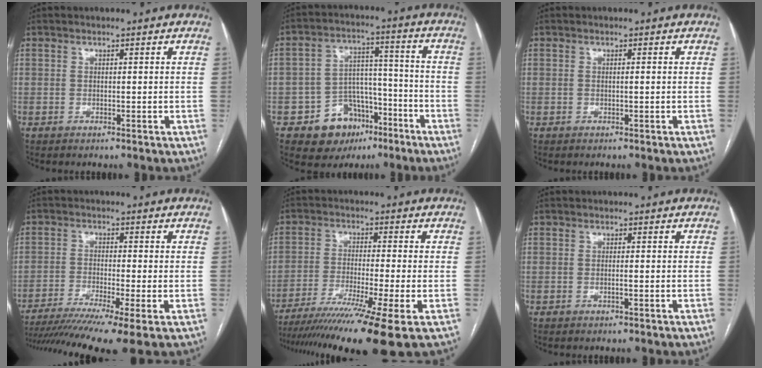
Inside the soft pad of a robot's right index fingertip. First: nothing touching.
{"total": 10.6, "force": [-5.9, 7.6, 4.3], "torque": [-0.054, 0.032, -0.085]}
{"total": 0.5, "force": [-0.1, 0.0, 0.5], "torque": [-0.009, 0.001, -0.001]}
{"total": 14.0, "force": [-10.3, -0.4, 9.4], "torque": [-0.150, -0.027, -0.166]}
{"total": 16.1, "force": [-11.8, -2.0, 10.8], "torque": [-0.160, -0.043, -0.190]}
{"total": 0.7, "force": [-0.3, -0.1, 0.7], "torque": [-0.013, 0.000, -0.004]}